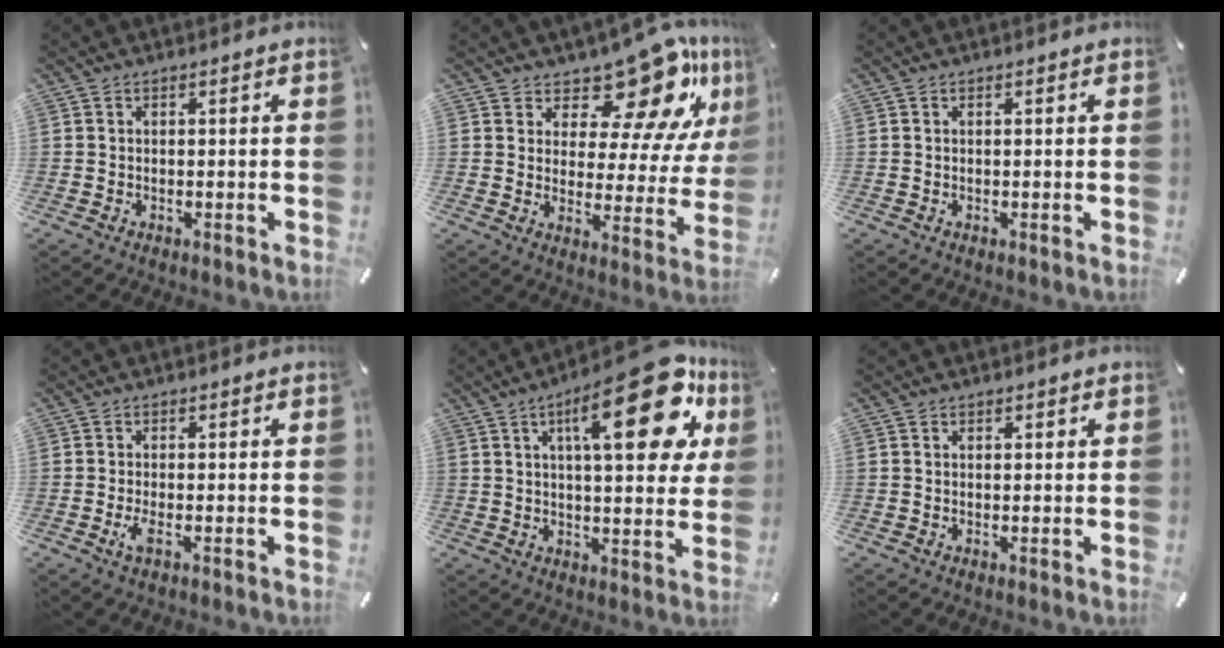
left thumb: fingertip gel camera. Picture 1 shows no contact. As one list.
[{"total": 15.1, "force": [11.4, 6.3, 7.7], "torque": [-0.113, -0.102, 0.193]}, {"total": 0.0}, {"total": 2.5, "force": [-0.5, 0.6, 2.4], "torque": [-0.057, -0.008, -0.013]}, {"total": 25.6, "force": [10.9, 8.9, 21.3], "torque": [-0.309, -0.044, 0.162]}, {"total": 0.8, "force": [0.5, 0.6, 0.1], "torque": [-0.002, 0.002, 0.009]}]